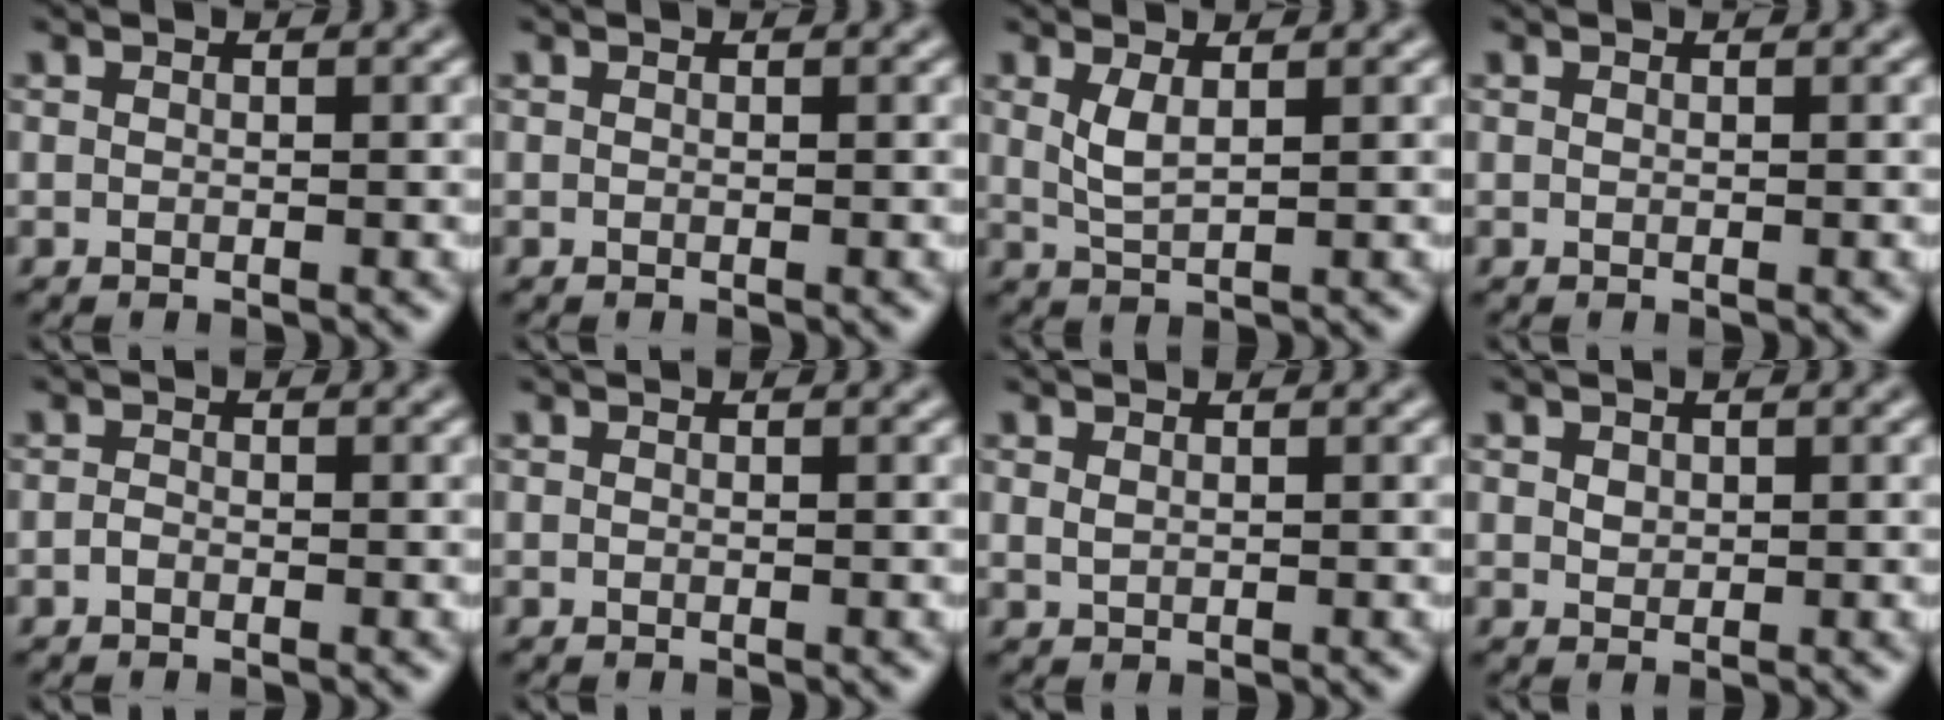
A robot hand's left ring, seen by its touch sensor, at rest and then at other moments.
{"total": 0.0}
{"total": 2.0, "force": [0.9, 0.6, 1.7], "torque": [-0.040, -0.004, 0.022]}
{"total": 0.0}
{"total": 0.6, "force": [-0.4, 0.3, 0.4], "torque": [-0.008, -0.001, -0.009]}
{"total": 0.0}
{"total": 0.6, "force": [0.4, 0.3, 0.4], "torque": [-0.015, -0.001, 0.011]}
{"total": 0.9, "force": [0.4, 0.7, 0.3], "torque": [-0.007, -0.002, 0.010]}